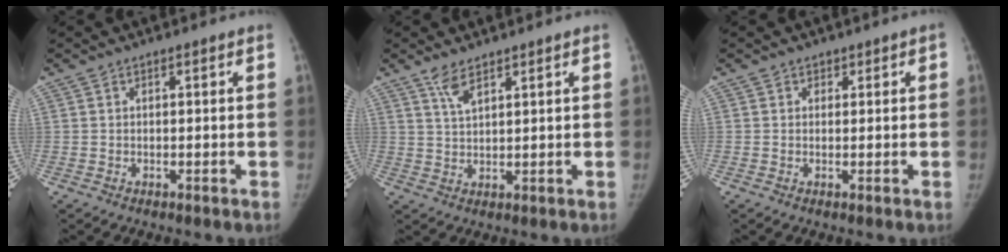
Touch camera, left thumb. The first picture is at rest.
{"total": 3.5, "force": [2.6, 1.0, 2.2], "torque": [-0.043, -0.011, 0.056]}
{"total": 1.1, "force": [0.5, 1.0, 0.0], "torque": [0.017, 0.000, 0.002]}